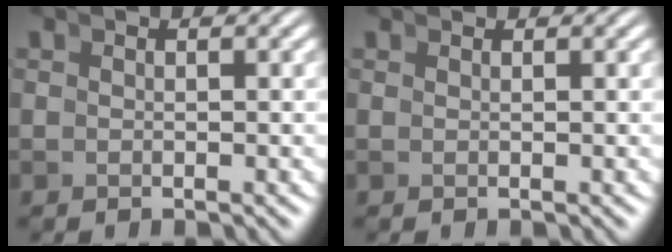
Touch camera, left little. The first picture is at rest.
{"total": 0.6, "force": [0.5, -0.3, -0.2], "torque": [0.007, -0.003, 0.012]}